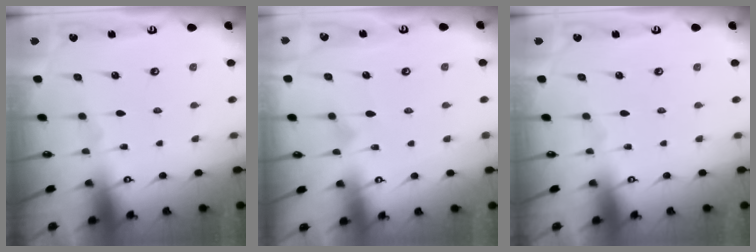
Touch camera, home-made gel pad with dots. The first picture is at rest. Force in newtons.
{"total": 7.8, "press": 7.8, "slide": 0.1}
{"total": 0.0}